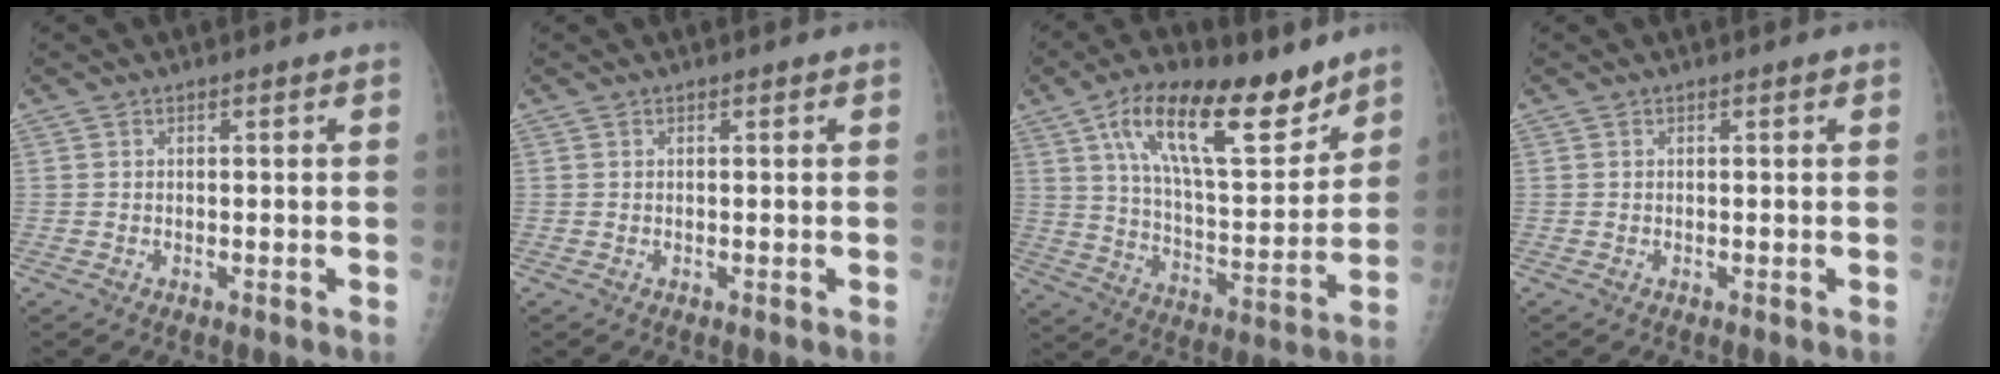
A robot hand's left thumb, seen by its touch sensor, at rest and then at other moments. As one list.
[{"total": 0.0}, {"total": 21.0, "force": [12.5, 8.2, 14.7], "torque": [-0.209, -0.059, 0.217]}, {"total": 0.0}]